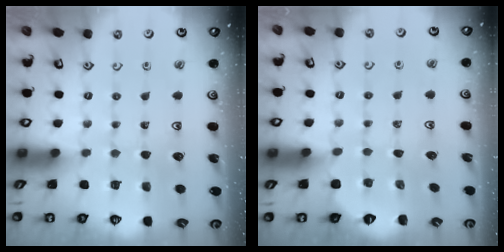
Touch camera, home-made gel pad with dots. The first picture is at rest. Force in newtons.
{"total": 2.6, "press": 1.9, "slide": 1.9}